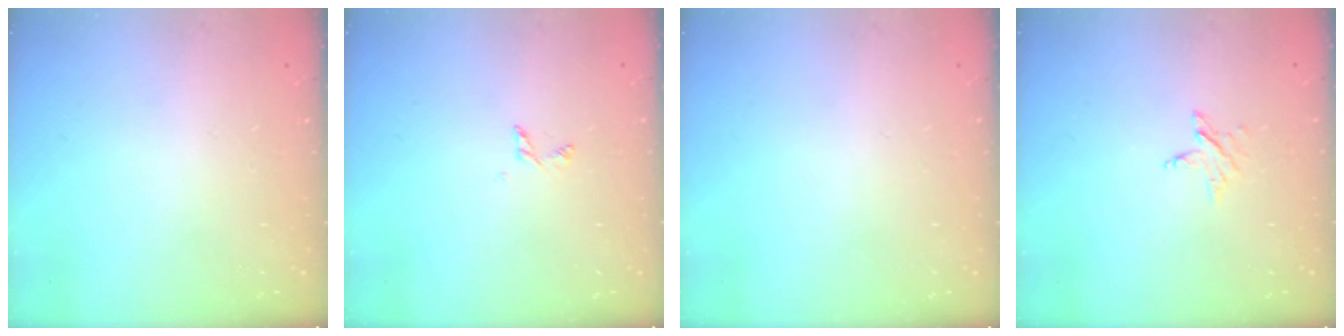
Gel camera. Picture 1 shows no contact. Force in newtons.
{"total": 2.8, "press": 2.8, "slide": 0.2}
{"total": 0.0}
{"total": 3.4, "press": 3.4, "slide": 0.4}